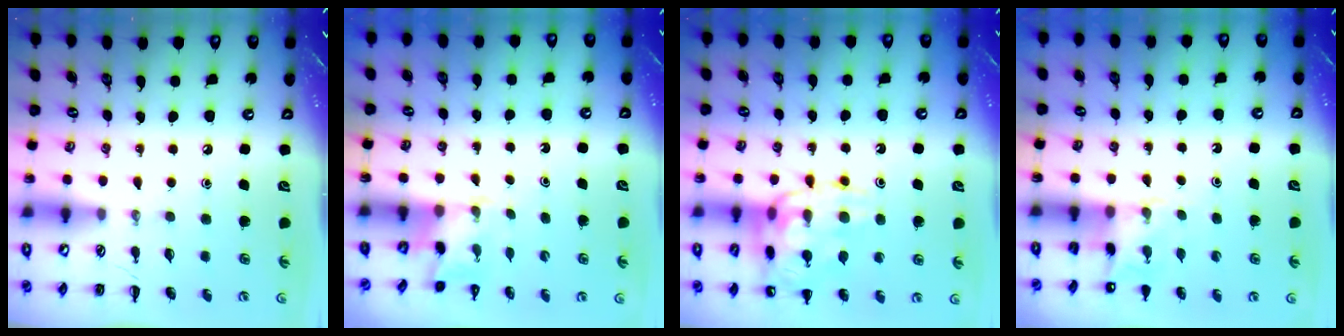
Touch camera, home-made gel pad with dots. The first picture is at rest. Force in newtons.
{"total": 1.9, "press": 1.8, "slide": 0.6}
{"total": 16.7, "press": 16.5, "slide": 2.5}
{"total": 4.3, "press": 4.1, "slide": 1.2}